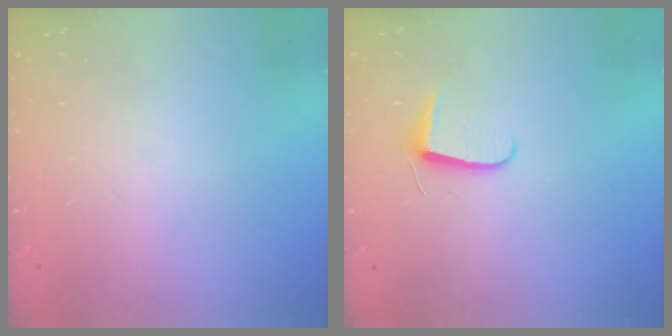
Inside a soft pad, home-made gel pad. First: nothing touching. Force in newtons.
{"total": 6.2, "press": 6.1, "slide": 0.7}